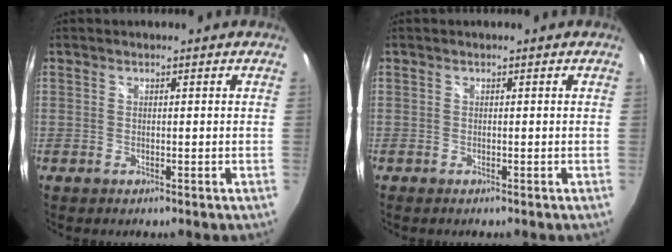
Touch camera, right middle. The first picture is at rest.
{"total": 0.0}